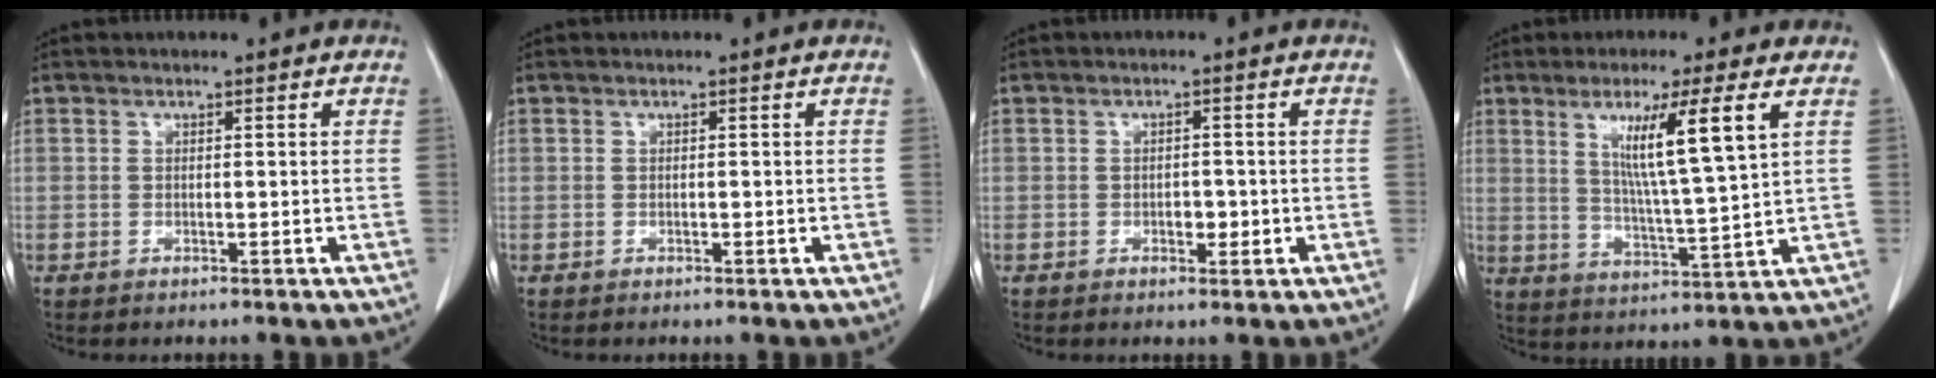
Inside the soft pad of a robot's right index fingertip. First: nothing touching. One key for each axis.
{"total": 0.0}
{"total": 2.2, "fx": -0.6, "fy": 1.2, "fz": 1.7, "tx": -0.023, "ty": 0.003, "tz": -0.004}
{"total": 10.7, "fx": 4.2, "fy": -0.9, "fz": 9.8, "tx": -0.168, "ty": -0.012, "tz": 0.076}